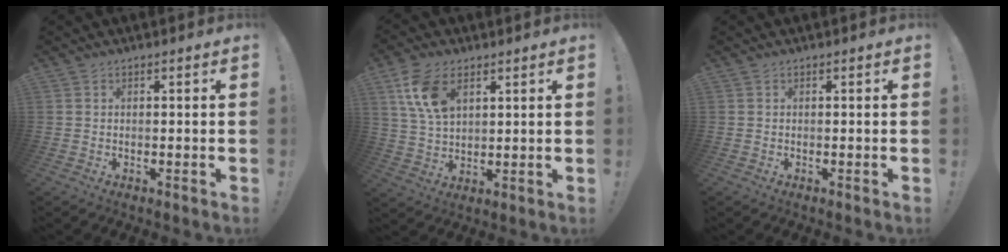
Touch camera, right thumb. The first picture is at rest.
{"total": 11.3, "force": [5.5, 6.5, 7.5], "torque": [-0.141, -0.015, 0.102]}
{"total": 0.0}